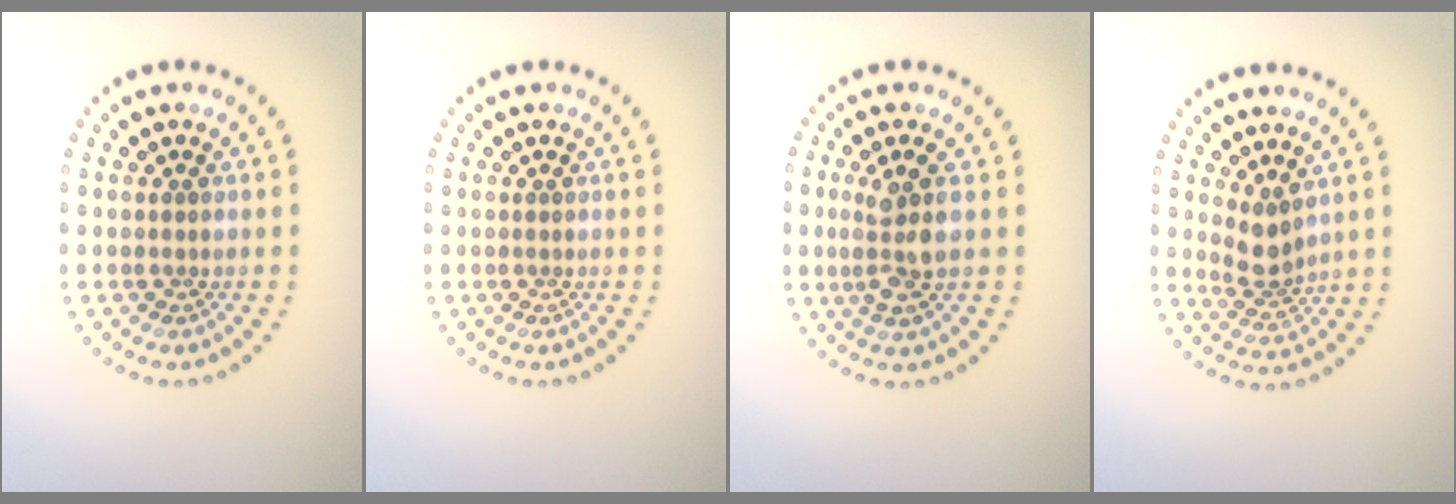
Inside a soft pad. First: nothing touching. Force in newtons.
{"total": 0.0}
{"total": 3.2, "press": 2.7, "slide": 1.7}
{"total": 2.5, "press": 1.9, "slide": 1.7}